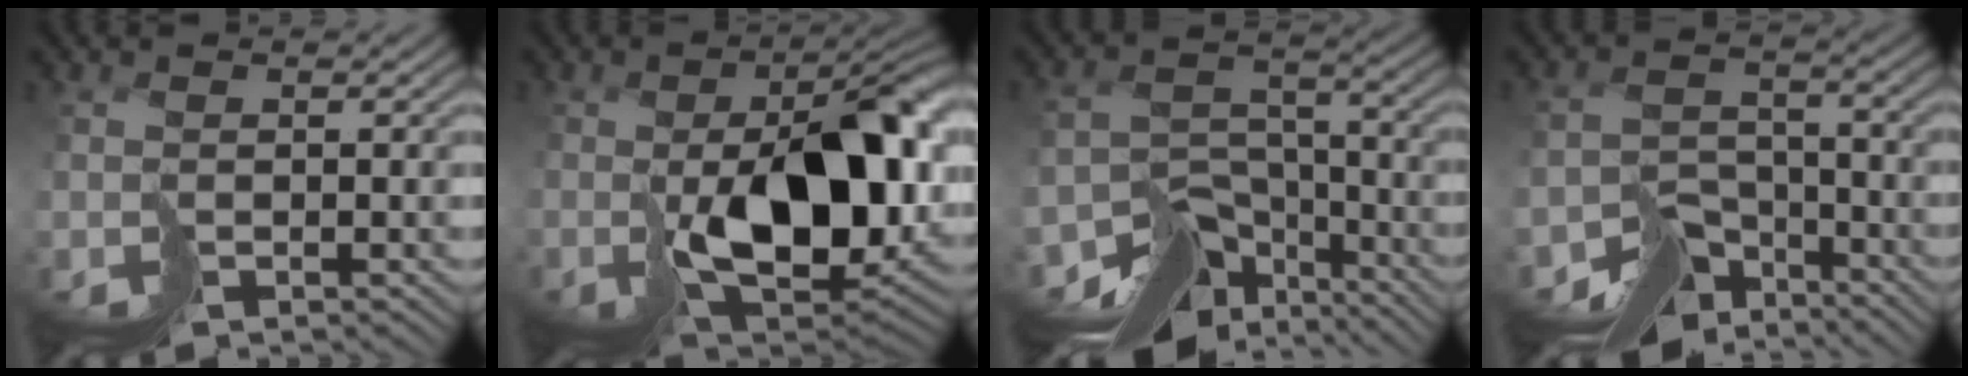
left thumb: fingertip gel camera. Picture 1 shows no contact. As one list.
[{"total": 15.7, "force": [-1.0, 8.5, 13.1], "torque": [-0.190, -0.026, 0.006]}, {"total": 10.4, "force": [-8.3, 5.3, 3.4], "torque": [-0.056, -0.016, -0.129]}, {"total": 7.2, "force": [-5.9, 3.8, 1.6], "torque": [-0.015, -0.016, -0.097]}]